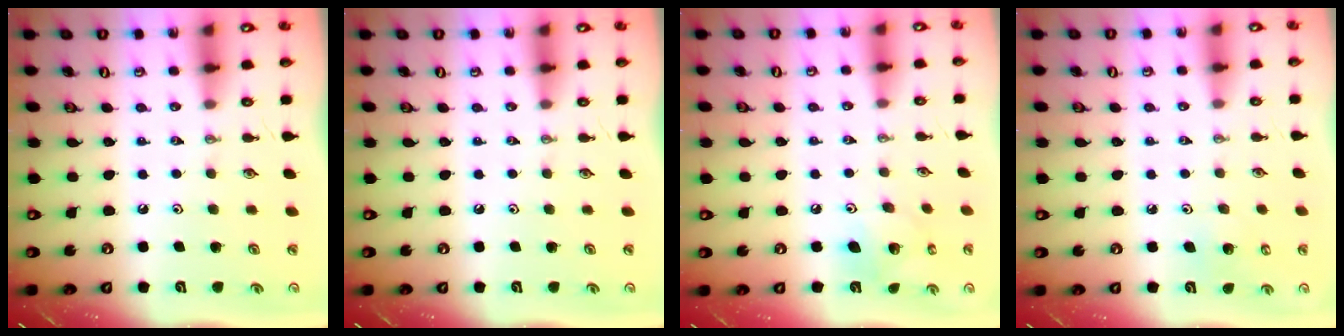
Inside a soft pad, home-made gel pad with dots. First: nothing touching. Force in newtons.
{"total": 0.0}
{"total": 8.7, "press": 8.7, "slide": 0.6}
{"total": 4.2, "press": 4.2, "slide": 0.4}